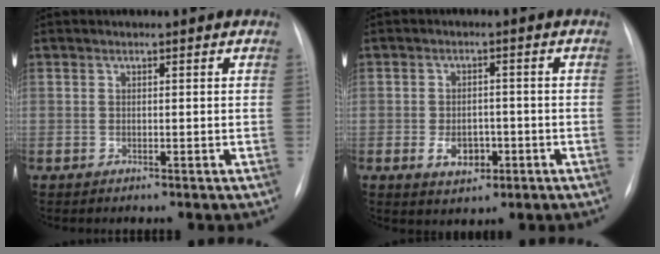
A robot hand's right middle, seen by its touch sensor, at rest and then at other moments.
{"total": 4.8, "force": [-1.8, 3.1, 3.2], "torque": [-0.052, 0.002, -0.022]}